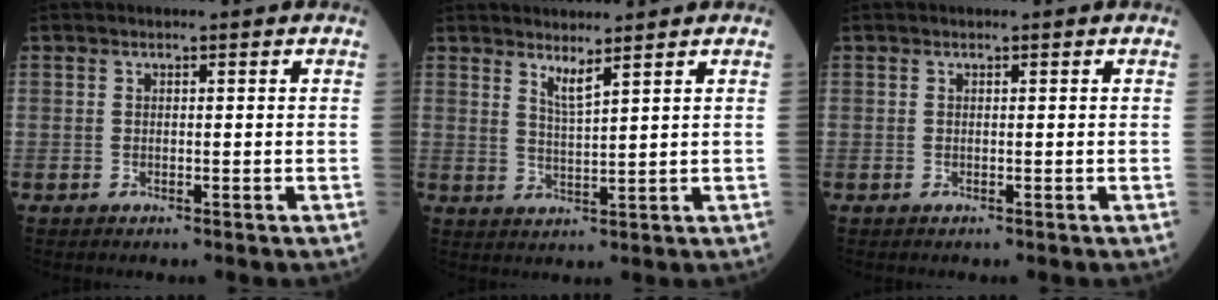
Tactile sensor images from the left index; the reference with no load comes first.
{"total": 2.7, "force": [2.2, -0.4, 1.5], "torque": [-0.031, -0.016, 0.045]}
{"total": 0.0}